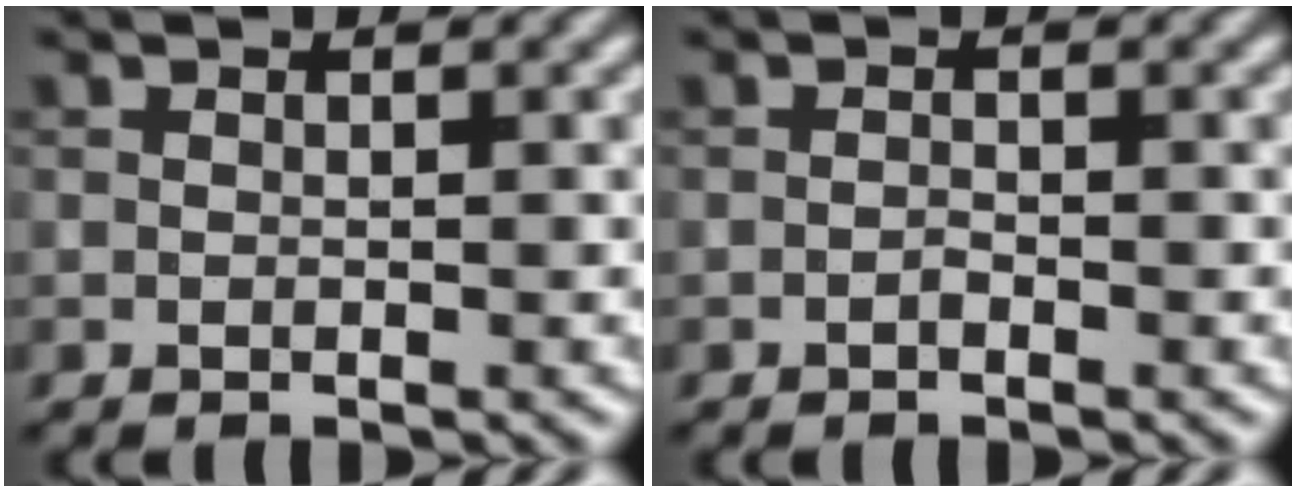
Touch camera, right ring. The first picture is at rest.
{"total": 0.6, "force": [-0.4, 0.2, 0.4], "torque": [-0.007, 0.001, -0.008]}